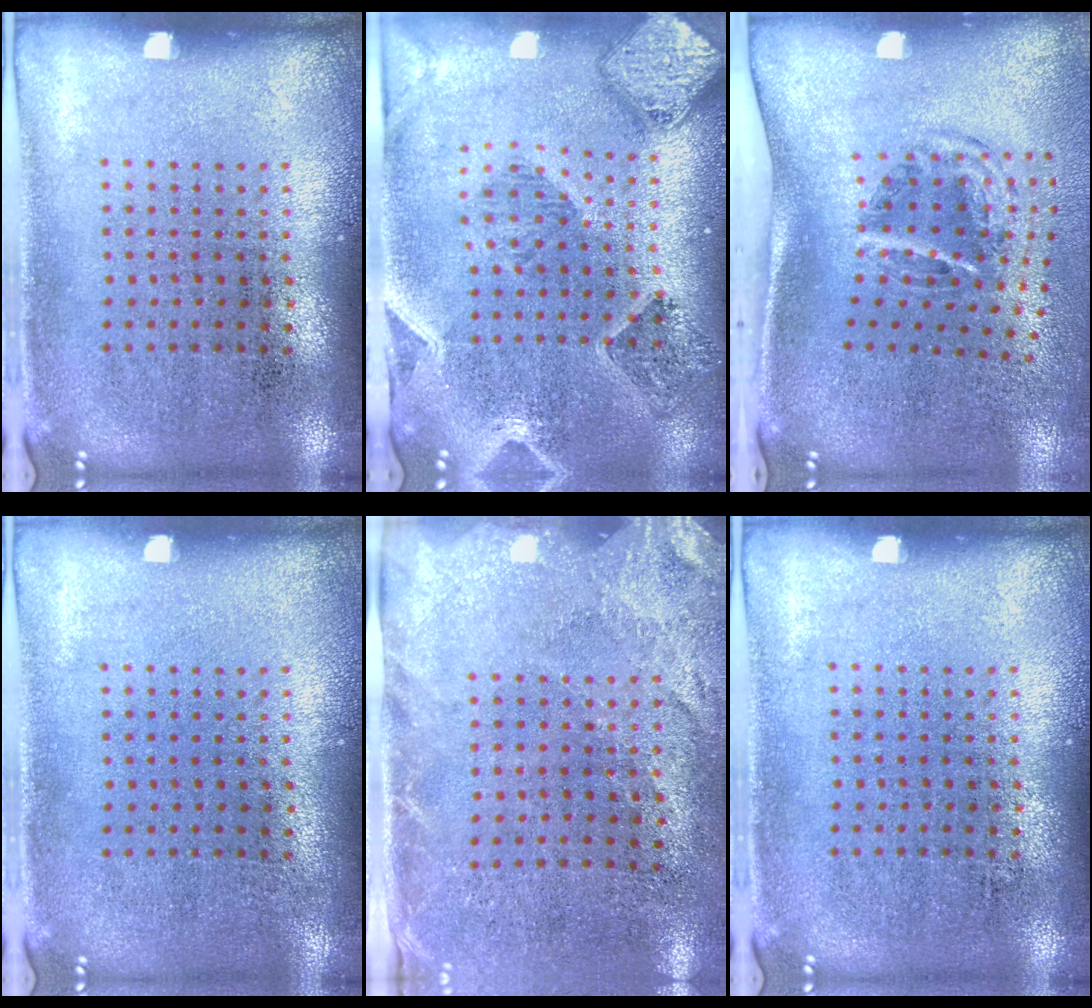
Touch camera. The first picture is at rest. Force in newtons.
{"total": 1.6, "press": 1.5, "slide": 0.3}
{"total": 2.1, "press": 1.2, "slide": 1.7}
{"total": 0.0}
{"total": 2.6, "press": 2.1, "slide": 1.6}
{"total": 0.0}